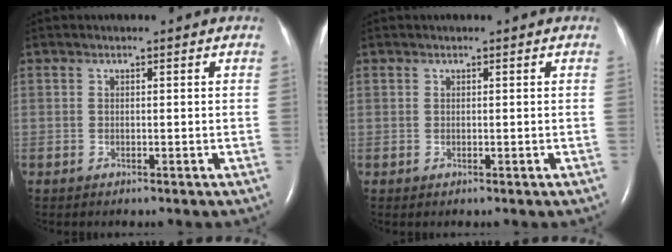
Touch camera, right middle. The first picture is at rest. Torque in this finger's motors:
{"motor_torque": [-0.05, 0.12, 0.00, 0.01]}